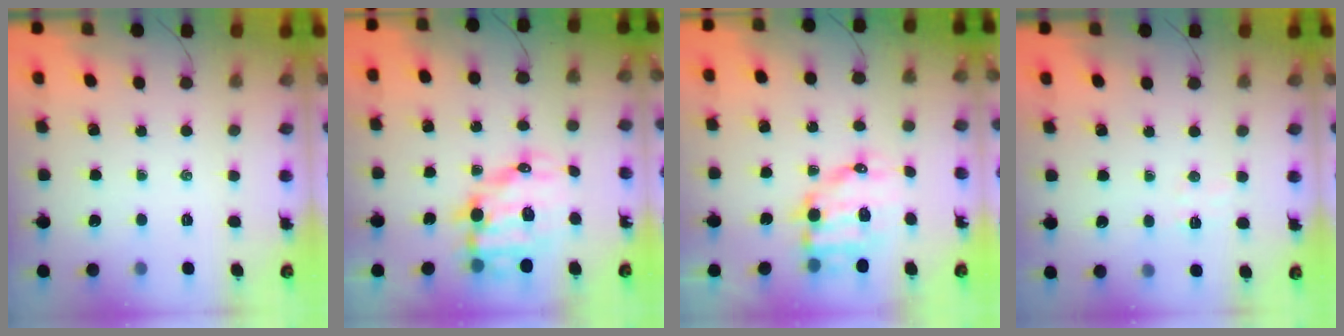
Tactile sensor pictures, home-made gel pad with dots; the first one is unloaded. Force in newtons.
{"total": 13.0, "press": 12.7, "slide": 2.8}
{"total": 9.9, "press": 9.6, "slide": 2.3}
{"total": 3.7, "press": 3.6, "slide": 0.9}